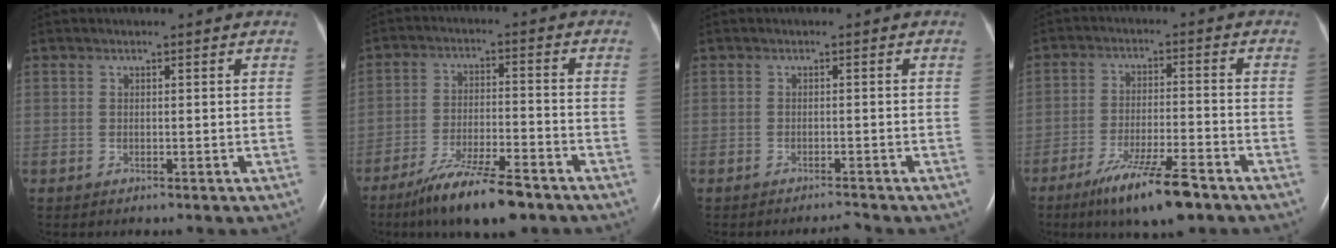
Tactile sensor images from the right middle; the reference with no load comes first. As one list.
[{"total": 11.6, "force": [-8.6, 1.7, 7.5], "torque": [-0.134, -0.027, -0.148]}, {"total": 1.3, "force": [-1.3, -0.3, 0.1], "torque": [-0.004, -0.007, -0.017]}, {"total": 10.4, "force": [-7.2, 1.0, 7.5], "torque": [-0.137, -0.024, -0.121]}]